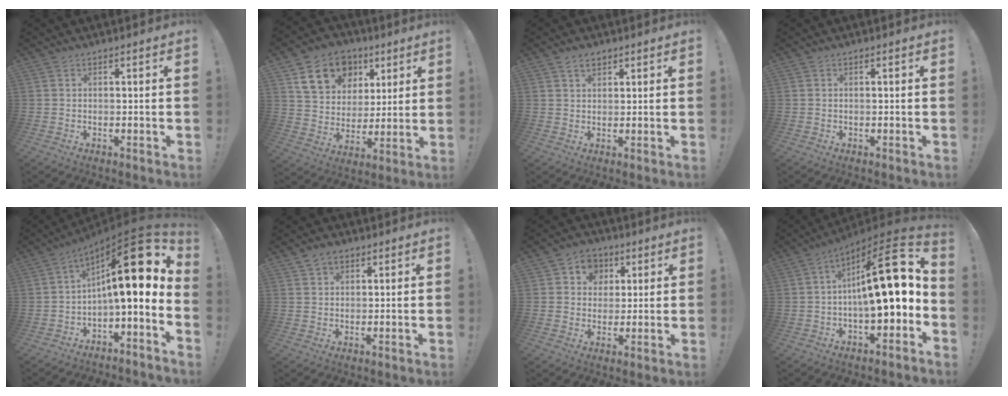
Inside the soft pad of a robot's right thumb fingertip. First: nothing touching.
{"total": 16.9, "force": [8.2, 12.8, 7.4], "torque": [-0.109, -0.029, 0.165]}
{"total": 3.3, "force": [2.2, 1.9, 1.6], "torque": [-0.022, -0.006, 0.038]}
{"total": 0.0}
{"total": 19.3, "force": [5.1, 5.3, 17.8], "torque": [-0.267, -0.030, 0.084]}
{"total": 3.2, "force": [2.0, 2.2, 1.2], "torque": [-0.013, -0.007, 0.035]}
{"total": 7.5, "force": [2.0, 7.0, 1.9], "torque": [-0.020, -0.012, 0.041]}
{"total": 20.0, "force": [1.8, 5.9, 19.0], "torque": [-0.278, -0.009, 0.025]}